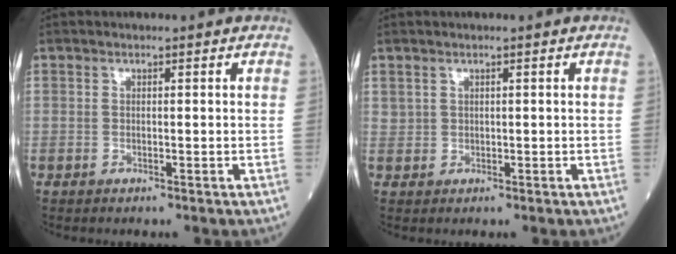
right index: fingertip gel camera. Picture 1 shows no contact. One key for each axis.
{"total": 0.8, "fx": 0.5, "fy": 0.5, "fz": 0.0, "tx": 0.007, "ty": 0.007, "tz": 0.012}